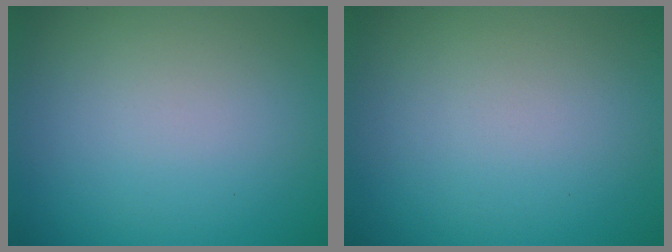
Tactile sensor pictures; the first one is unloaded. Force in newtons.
{"total": 0.0}